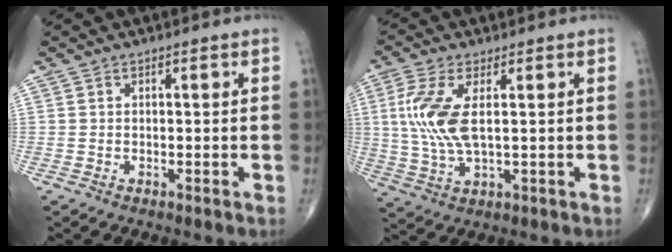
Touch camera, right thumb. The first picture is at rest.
{"total": 10.0, "force": [1.7, 3.9, 9.0], "torque": [-0.215, -0.003, 0.038]}